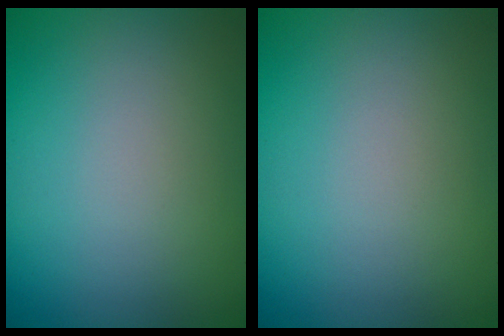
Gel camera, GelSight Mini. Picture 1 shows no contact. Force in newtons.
{"total": 0.0}